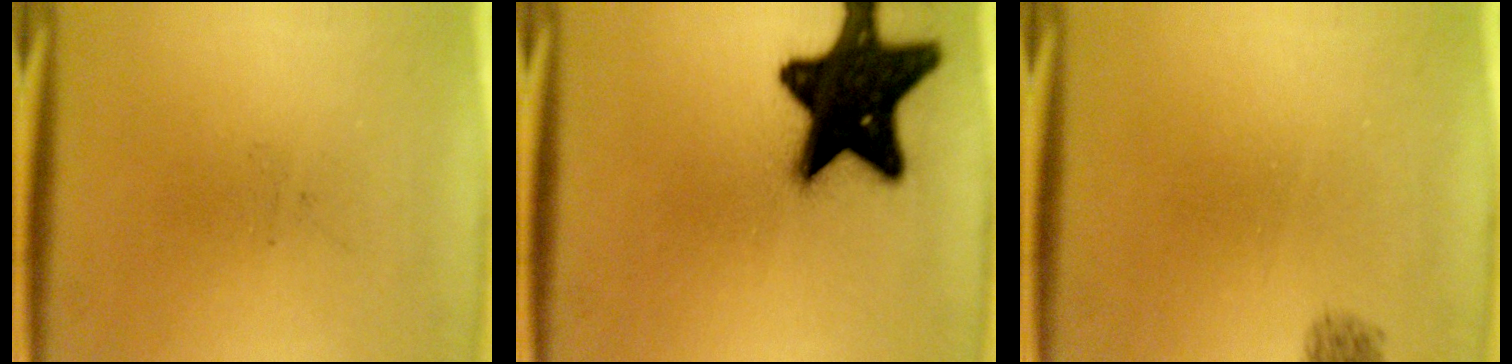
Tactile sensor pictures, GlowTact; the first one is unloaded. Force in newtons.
{"total": 19.8}
{"total": 1.0}